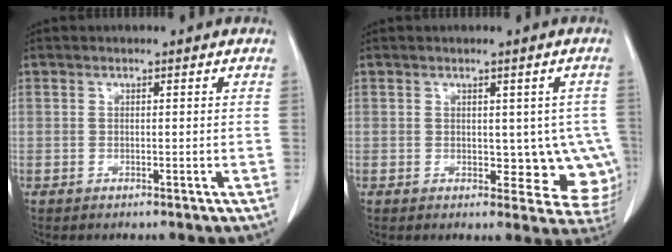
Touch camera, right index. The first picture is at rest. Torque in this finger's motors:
{"motor_torque": [0.16, 0.19, 0.17, 0.00]}